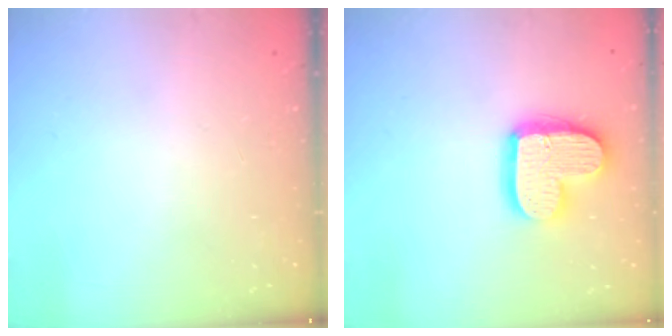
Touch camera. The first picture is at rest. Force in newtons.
{"total": 15.6, "press": 15.5, "slide": 1.3}